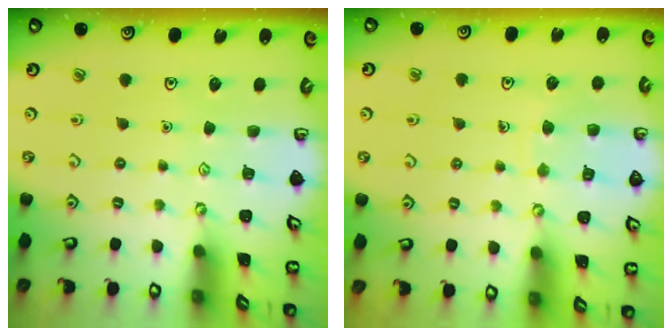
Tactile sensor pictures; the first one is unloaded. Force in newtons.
{"total": 7.0, "press": 6.9, "slide": 0.6}